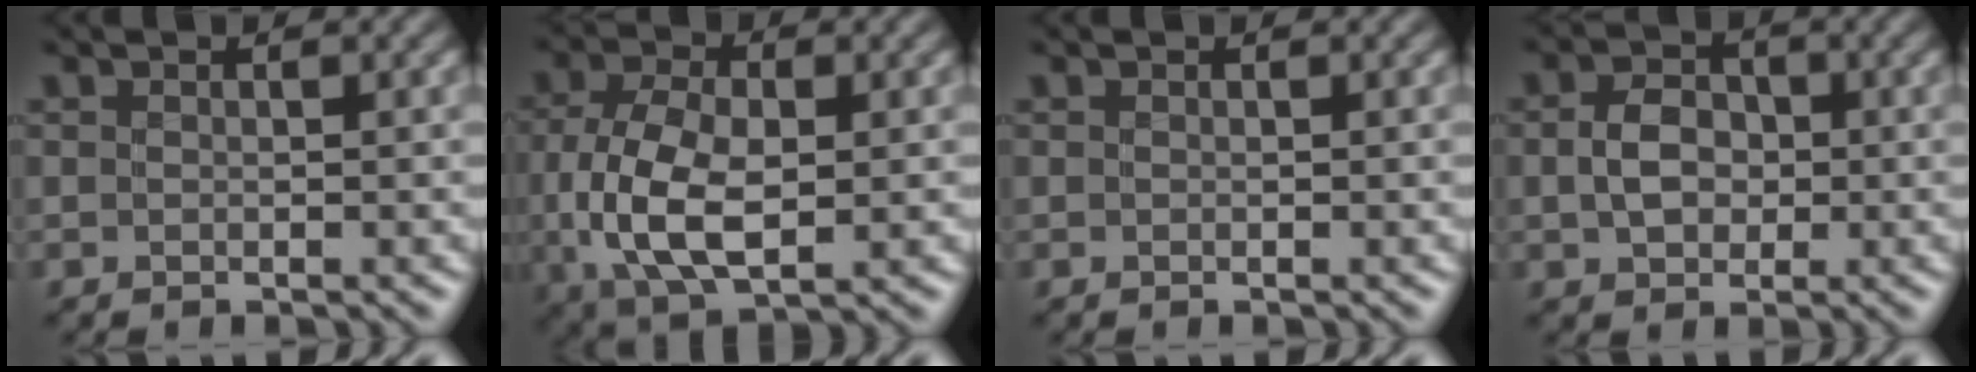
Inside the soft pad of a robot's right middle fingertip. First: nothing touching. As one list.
[{"total": 7.6, "force": [-1.1, 4.2, 6.2], "torque": [-0.130, -0.012, -0.018]}, {"total": 0.0}, {"total": 3.3, "force": [-0.3, 2.6, 1.9], "torque": [-0.042, -0.001, -0.010]}]